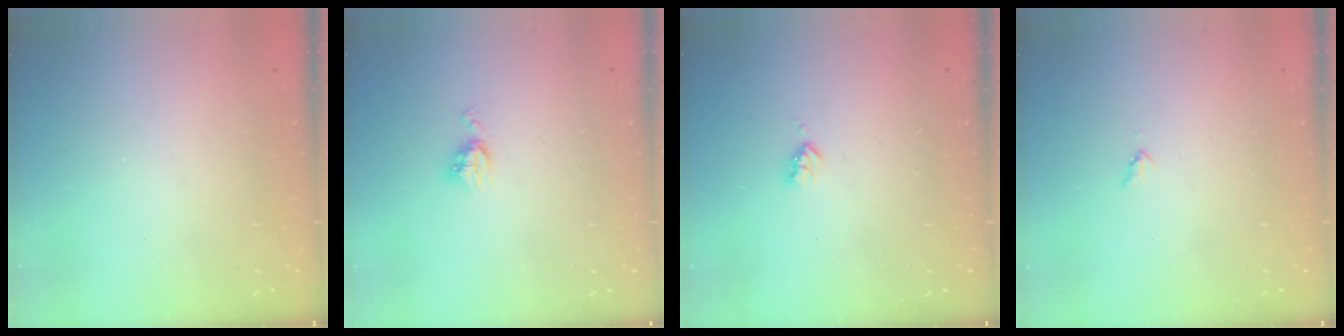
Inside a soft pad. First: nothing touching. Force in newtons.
{"total": 4.6, "press": 4.6, "slide": 0.4}
{"total": 2.9, "press": 2.9, "slide": 0.5}
{"total": 3.0, "press": 3.0, "slide": 0.3}